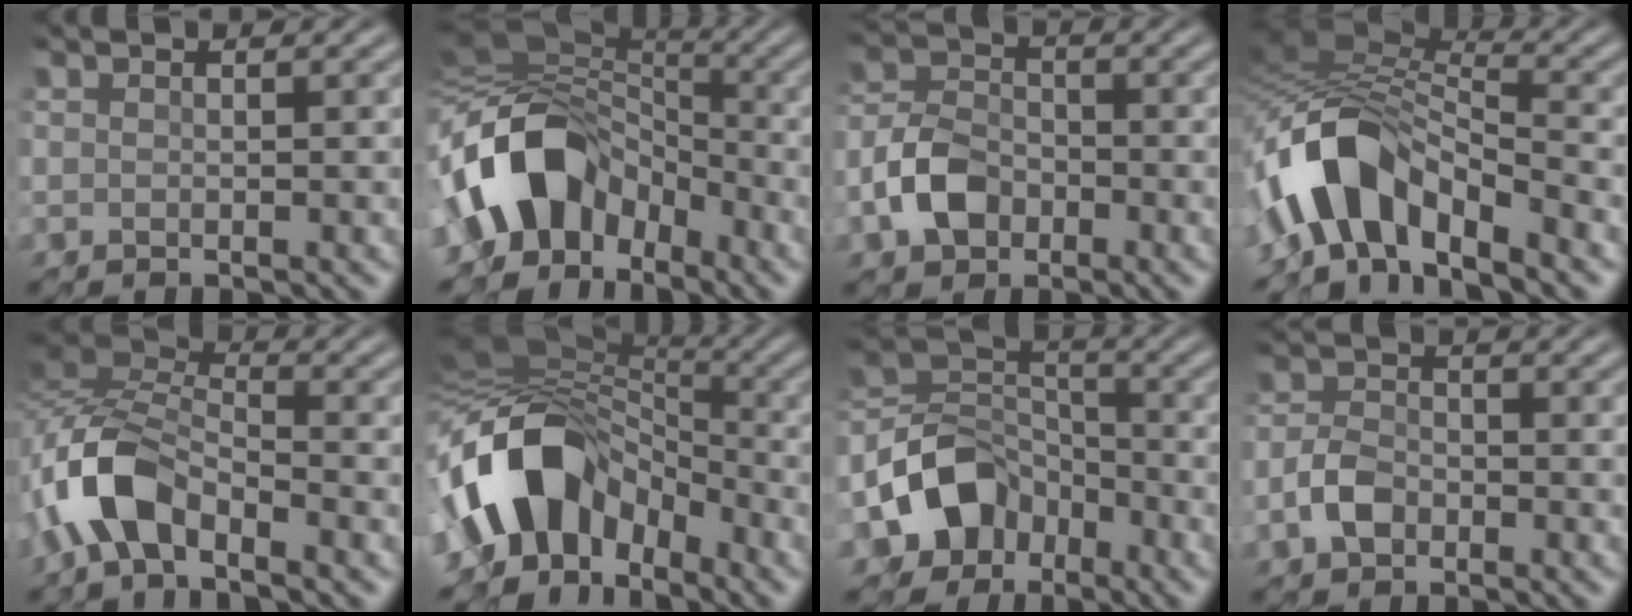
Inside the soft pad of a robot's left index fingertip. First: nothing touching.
{"total": 10.6, "force": [-4.7, 7.2, 6.2], "torque": [-0.122, 0.004, -0.097]}
{"total": 4.4, "force": [-2.6, 2.7, 2.3], "torque": [-0.058, 0.005, -0.055]}
{"total": 7.0, "force": [-4.1, 2.6, 5.1], "torque": [-0.095, 0.012, -0.085]}
{"total": 6.0, "force": [-4.0, 2.2, 3.8], "torque": [-0.083, 0.008, -0.091]}
{"total": 11.5, "force": [-4.8, 8.0, 6.7], "torque": [-0.133, 0.011, -0.101]}
{"total": 7.0, "force": [-4.4, 4.7, 2.7], "torque": [-0.047, 0.001, -0.086]}
{"total": 2.6, "force": [-1.8, 1.3, 1.4], "torque": [-0.037, 0.006, -0.037]}